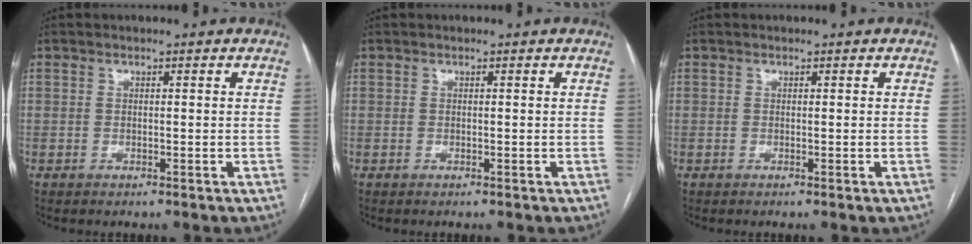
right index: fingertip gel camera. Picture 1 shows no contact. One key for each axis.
{"total": 0.0}
{"total": 0.0}